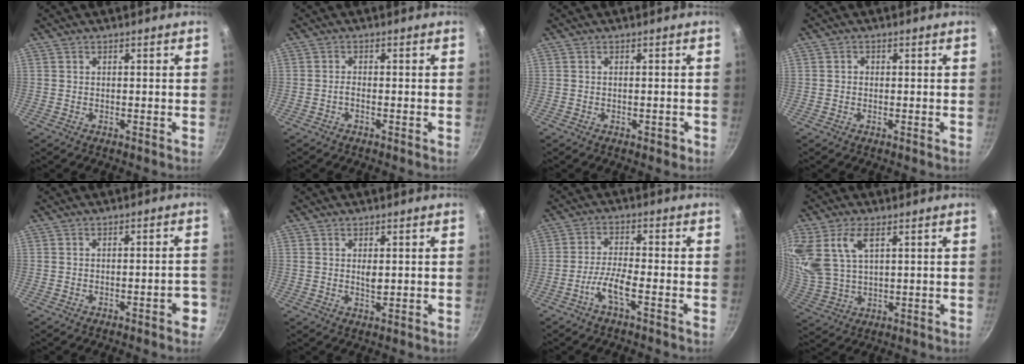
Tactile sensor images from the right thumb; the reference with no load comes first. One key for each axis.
{"total": 1.0, "fx": -0.6, "fy": 0.2, "fz": 0.7, "tx": -0.019, "ty": 0.007, "tz": -0.017}
{"total": 1.7, "fx": -0.7, "fy": 0.8, "fz": 1.4, "tx": -0.014, "ty": 0.002, "tz": -0.010}
{"total": 0.7, "fx": -0.1, "fy": 0.7, "fz": 0.3, "tx": -0.003, "ty": 0.003, "tz": -0.003}
{"total": 4.0, "fx": -2.1, "fy": 1.3, "fz": 3.1, "tx": -0.027, "ty": 0.026, "tz": -0.024}
{"total": 2.0, "fx": 0.4, "fy": 0.9, "fz": 1.7, "tx": -0.029, "ty": -0.002, "tz": 0.009}
{"total": 5.1, "fx": -2.8, "fy": 0.8, "fz": 4.2, "tx": -0.094, "ty": 0.022, "tz": -0.060}
{"total": 13.5, "fx": 5.6, "fy": 7.6, "fz": 9.6, "tx": -0.199, "ty": -0.007, "tz": 0.122}